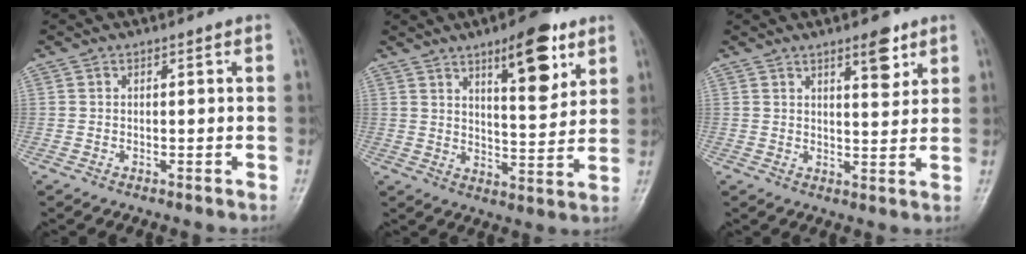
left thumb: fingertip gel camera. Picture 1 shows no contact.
{"total": 12.0, "force": [6.8, 4.1, 9.1], "torque": [-0.110, -0.040, 0.103]}
{"total": 5.7, "force": [3.6, 2.0, 4.0], "torque": [-0.042, -0.023, 0.051]}